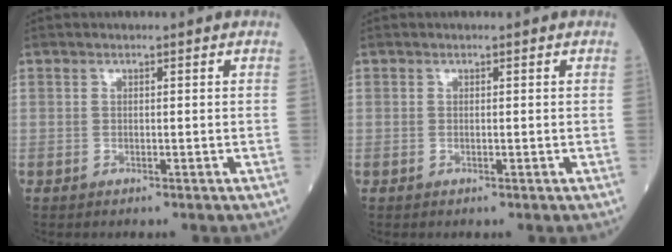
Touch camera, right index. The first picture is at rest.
{"total": 0.0}